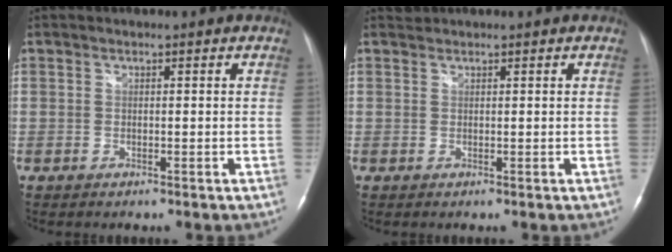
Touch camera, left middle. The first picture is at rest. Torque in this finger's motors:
{"motor_torque": [-0.17, 0.17, -0.11, 0.01]}